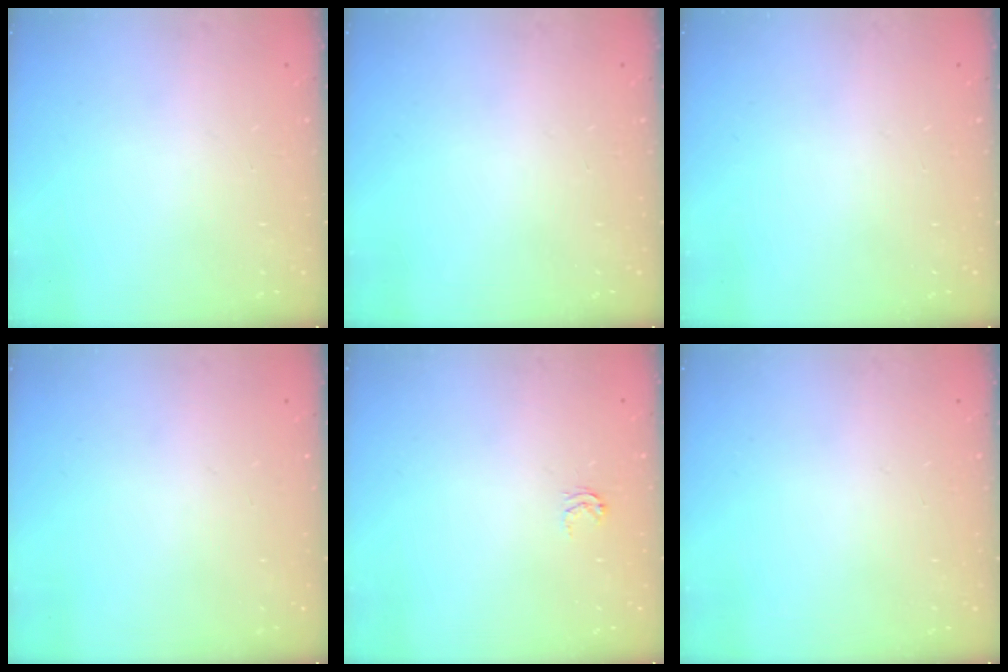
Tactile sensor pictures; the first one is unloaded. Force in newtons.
{"total": 0.0}
{"total": 0.0}
{"total": 0.0}
{"total": 2.7, "press": 2.7, "slide": 0.4}
{"total": 0.0}